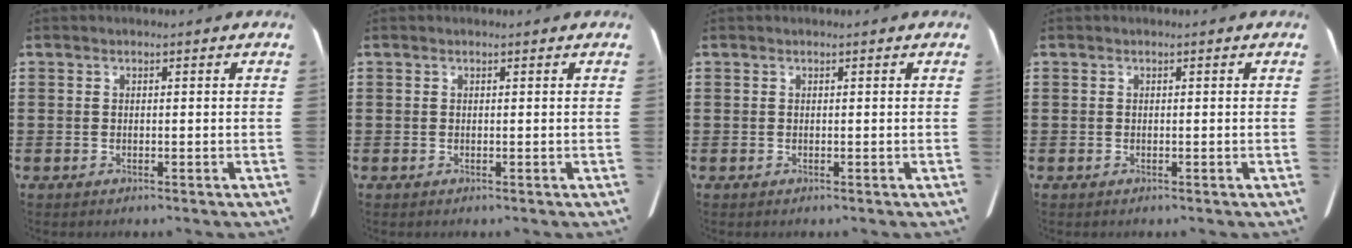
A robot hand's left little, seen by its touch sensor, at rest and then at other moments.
{"total": 0.0}
{"total": 0.0}
{"total": 0.0}